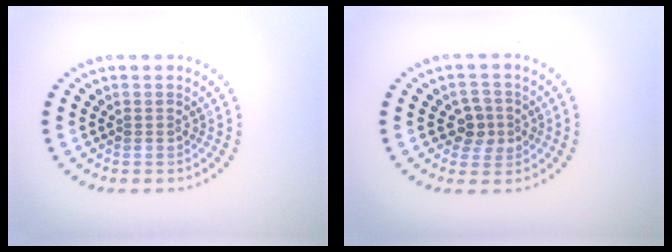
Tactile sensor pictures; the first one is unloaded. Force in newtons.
{"total": 2.4, "press": 2.3, "slide": 0.8}